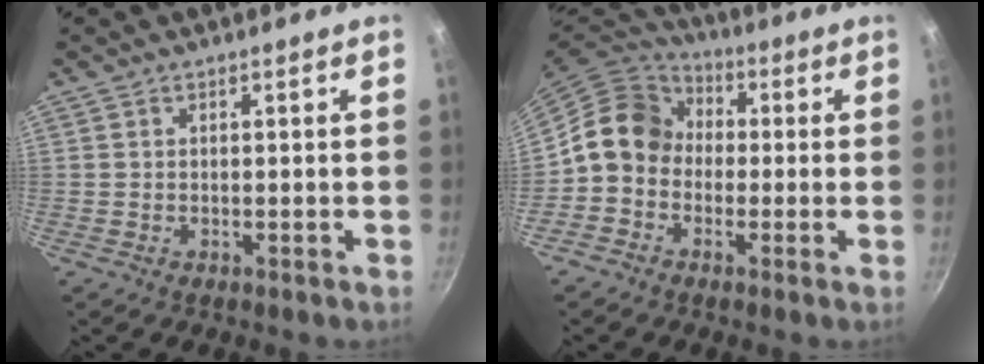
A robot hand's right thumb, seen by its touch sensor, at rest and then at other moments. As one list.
[{"total": 11.1, "force": [-0.2, 9.4, 6.0], "torque": [-0.070, 0.032, -0.029]}]